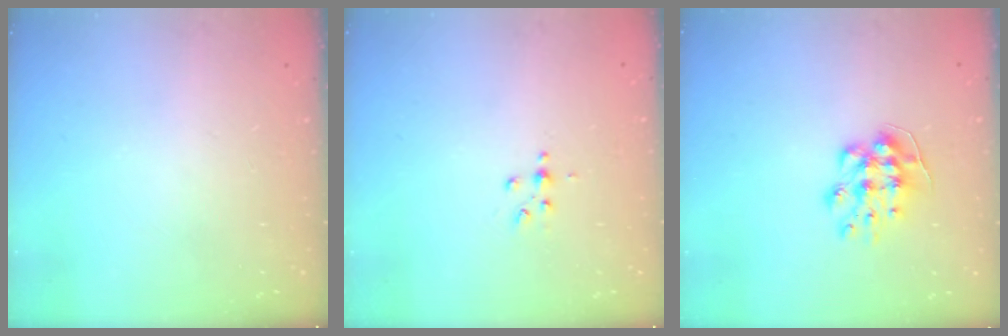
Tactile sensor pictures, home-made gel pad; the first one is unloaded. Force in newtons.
{"total": 2.5, "press": 2.4, "slide": 0.3}
{"total": 9.2, "press": 9.2, "slide": 0.2}